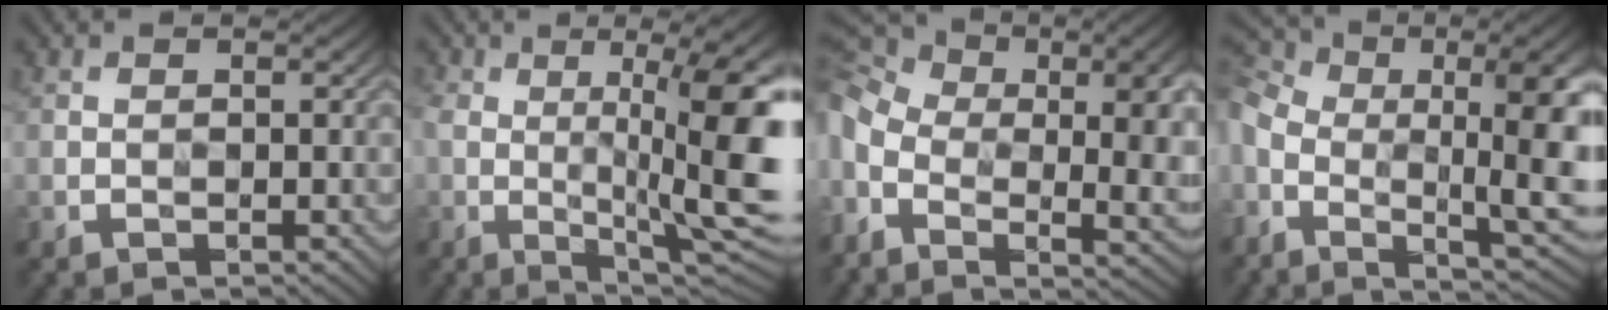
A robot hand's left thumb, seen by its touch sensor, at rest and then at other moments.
{"total": 14.2, "force": [-0.2, 3.6, 13.7], "torque": [-0.190, 0.013, -0.004]}
{"total": 19.3, "force": [-0.5, 11.7, 15.4], "torque": [-0.295, -0.027, 0.042]}
{"total": 16.8, "force": [-2.4, 8.0, 14.5], "torque": [-0.244, -0.017, -0.024]}